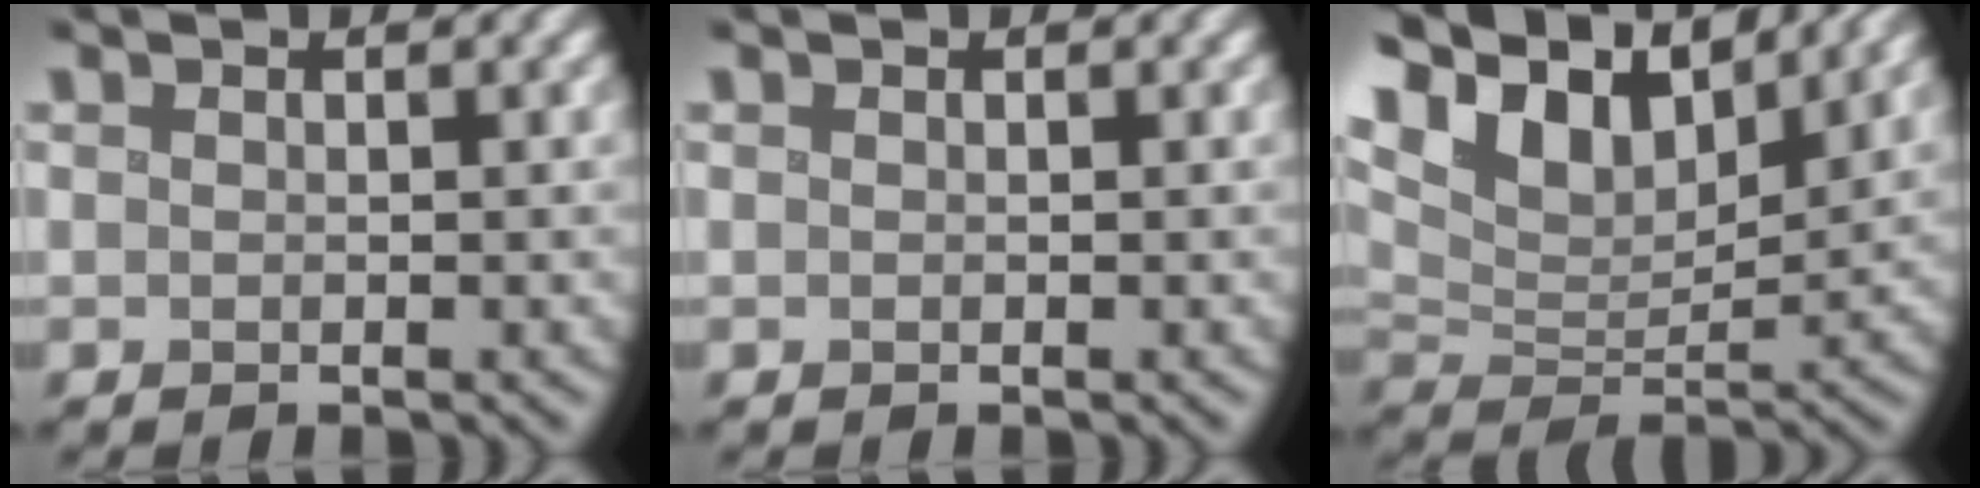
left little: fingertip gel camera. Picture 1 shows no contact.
{"total": 0.0}
{"total": 10.7, "force": [7.4, 4.5, 6.3], "torque": [-0.132, 0.022, 0.126]}